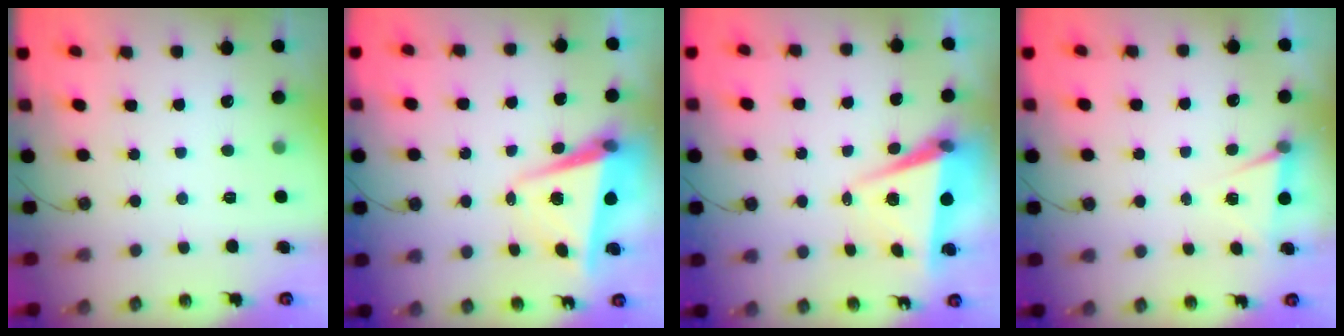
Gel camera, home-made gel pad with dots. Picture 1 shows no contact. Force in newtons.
{"total": 6.6, "press": 6.5, "slide": 1.4}
{"total": 6.4, "press": 4.9, "slide": 4.1}
{"total": 4.9, "press": 1.9, "slide": 4.5}